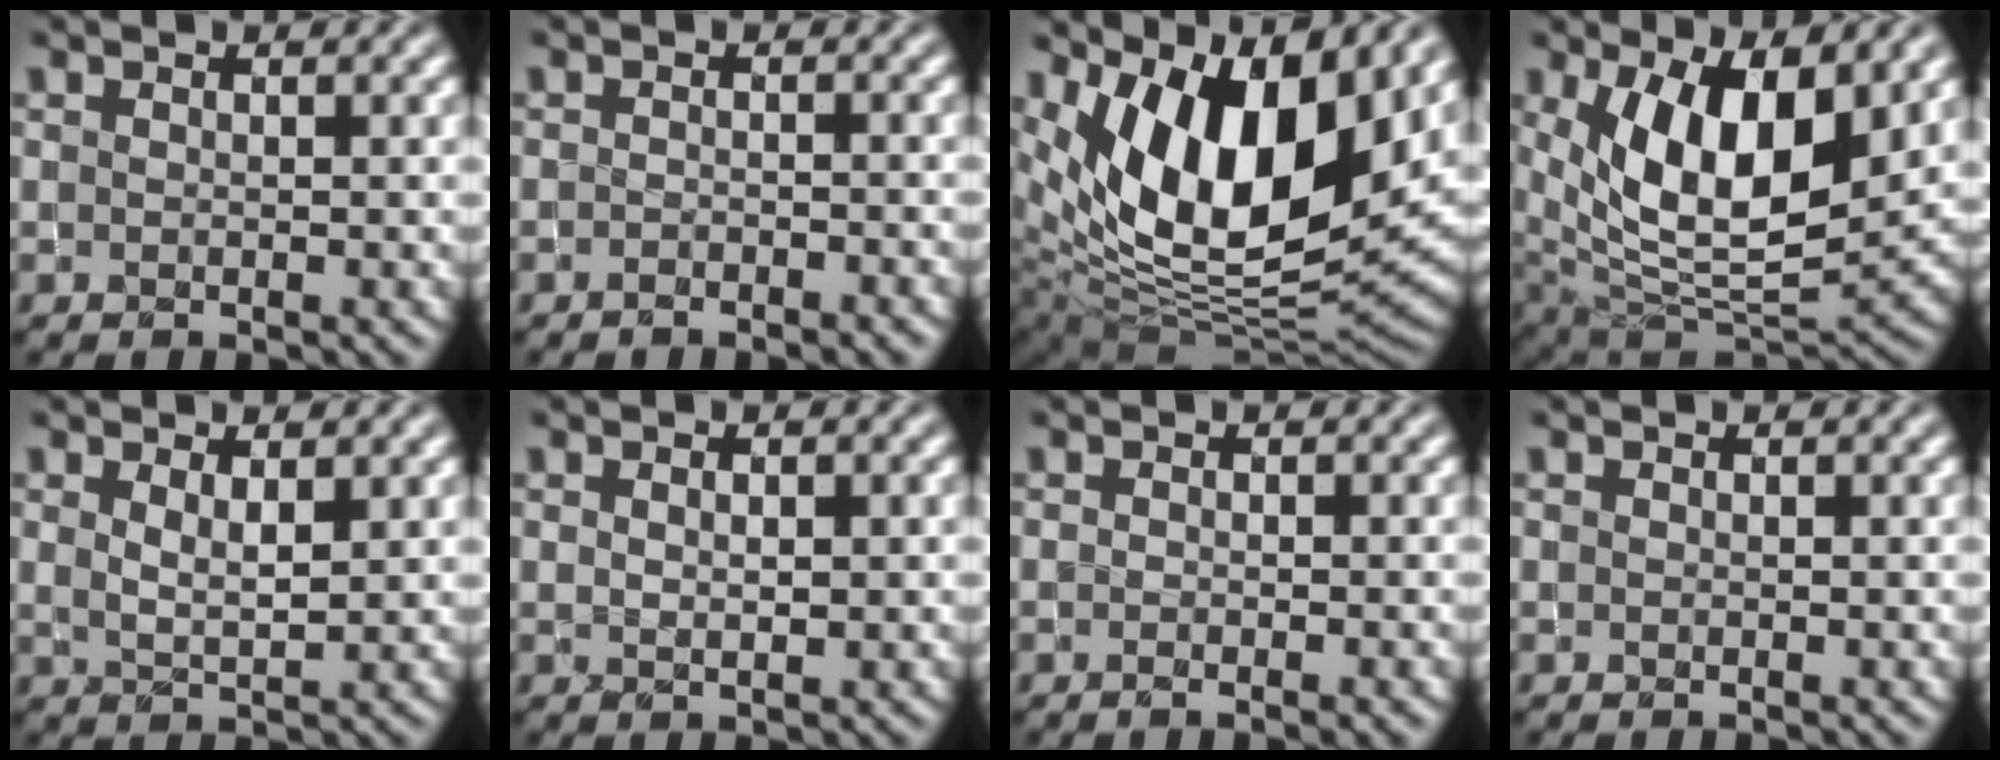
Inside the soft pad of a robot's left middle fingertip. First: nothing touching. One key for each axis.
{"total": 1.5, "fx": -1.4, "fy": 0.2, "fz": 0.7, "tx": -0.012, "ty": 0.005, "tz": -0.022}
{"total": 14.1, "fx": 5.8, "fy": 6.8, "fz": 11.0, "tx": -0.183, "ty": 0.005, "tz": 0.098}
{"total": 11.0, "fx": 3.0, "fy": 5.4, "fz": 9.2, "tx": -0.155, "ty": -0.018, "tz": 0.054}
{"total": 1.7, "fx": 1.2, "fy": 0.4, "fz": 1.2, "tx": -0.022, "ty": -0.004, "tz": 0.025}
{"total": 1.0, "fx": 0.4, "fy": 0.4, "fz": 0.9, "tx": -0.015, "ty": 0.001, "tz": 0.011}
{"total": 1.6, "fx": -0.7, "fy": 0.5, "fz": 1.4, "tx": -0.011, "ty": -0.004, "tz": -0.007}
{"total": 0.0}